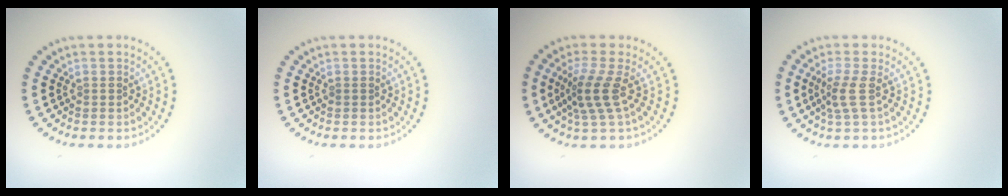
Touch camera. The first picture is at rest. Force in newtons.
{"total": 0.0}
{"total": 3.0, "press": 2.2, "slide": 2.1}
{"total": 2.2, "press": 1.6, "slide": 1.5}